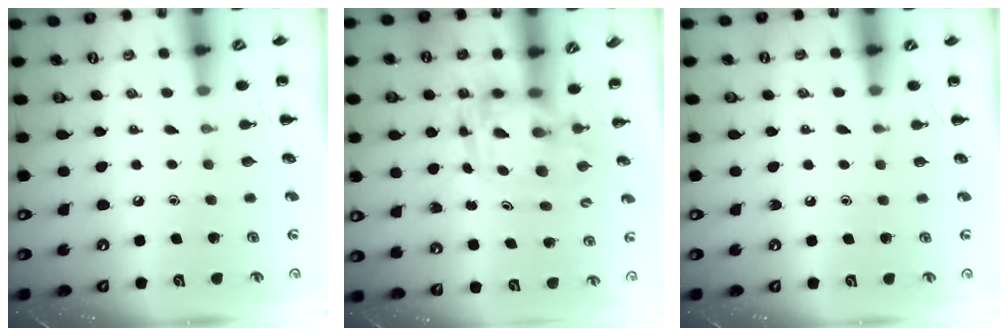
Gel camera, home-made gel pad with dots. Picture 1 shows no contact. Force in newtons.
{"total": 3.6, "press": 3.5, "slide": 0.7}
{"total": 0.0}